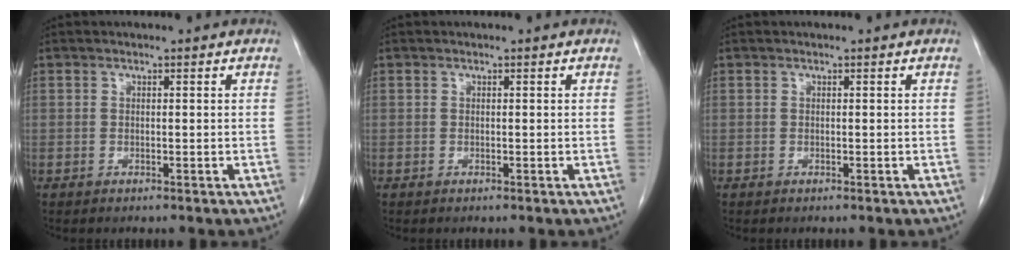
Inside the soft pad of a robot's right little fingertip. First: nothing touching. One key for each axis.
{"total": 0.0}
{"total": 0.0}